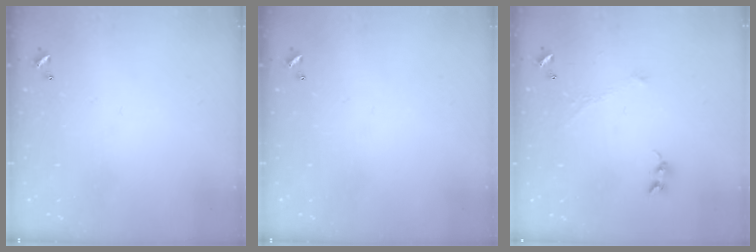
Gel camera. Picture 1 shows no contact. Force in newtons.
{"total": 0.0}
{"total": 1.2, "press": 1.2, "slide": 0.1}